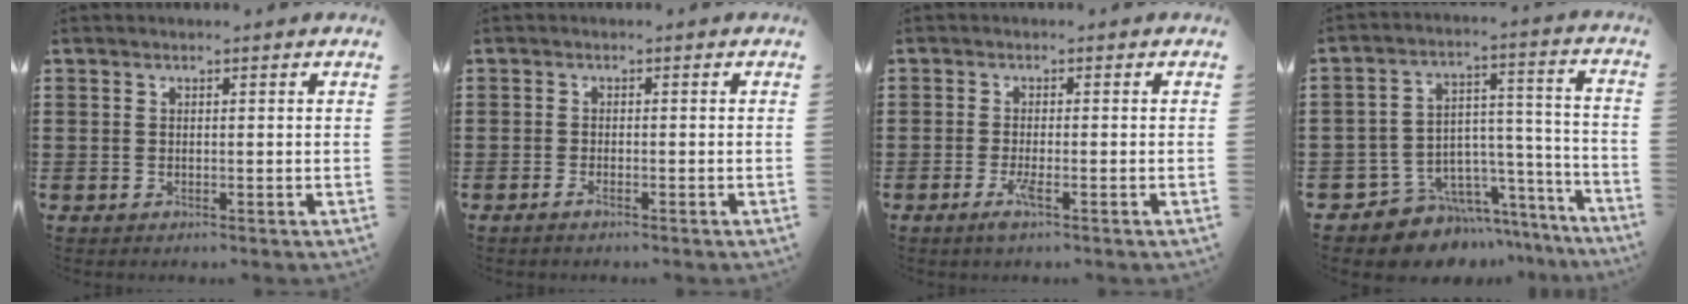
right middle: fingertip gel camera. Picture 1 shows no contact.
{"total": 1.0, "force": [-0.7, 0.2, 0.7], "torque": [-0.014, -0.004, -0.013]}
{"total": 2.6, "force": [-1.2, 0.3, 2.3], "torque": [-0.054, -0.009, -0.026]}
{"total": 7.7, "force": [-6.6, 3.9, -0.1], "torque": [-0.006, 0.008, -0.122]}